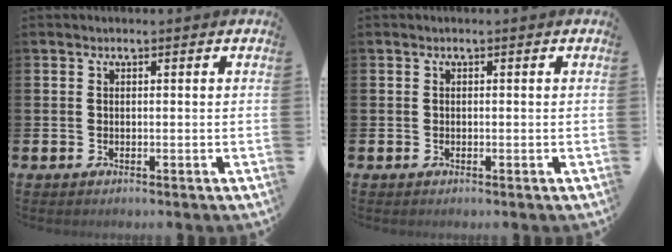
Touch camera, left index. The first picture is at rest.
{"total": 0.0}